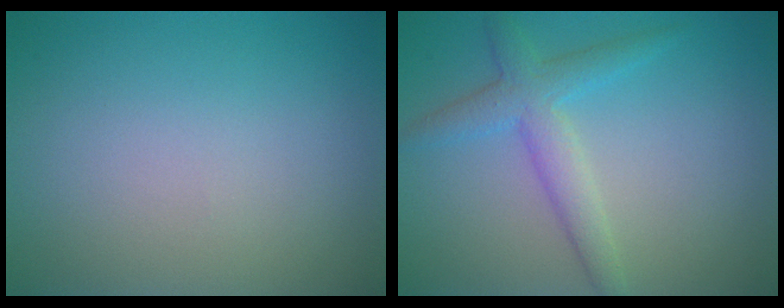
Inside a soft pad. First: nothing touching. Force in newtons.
{"total": 3.4, "press": 3.4, "slide": 0.1}